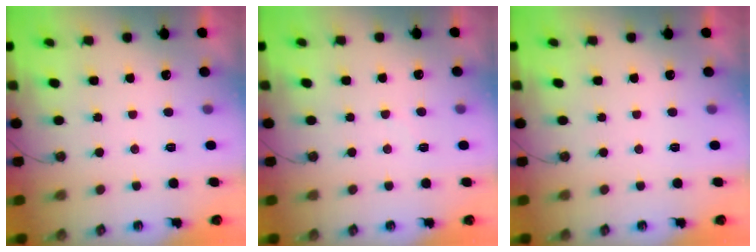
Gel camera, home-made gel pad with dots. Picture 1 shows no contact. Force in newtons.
{"total": 6.7, "press": 6.7, "slide": 0.7}
{"total": 0.0}